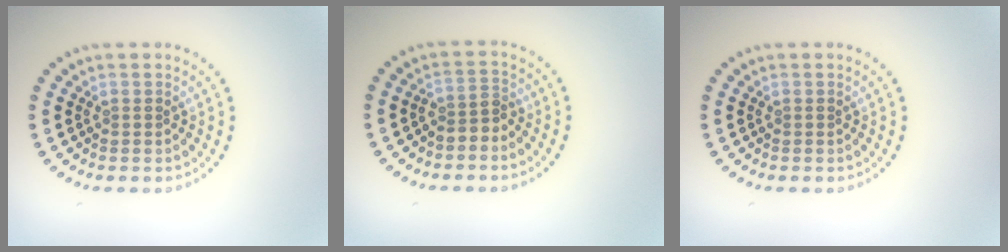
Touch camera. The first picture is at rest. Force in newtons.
{"total": 2.0, "press": 1.4, "slide": 1.3}
{"total": 0.0}